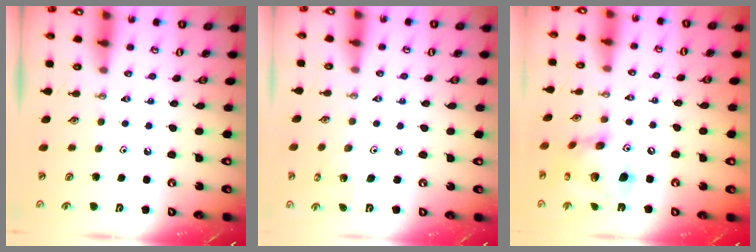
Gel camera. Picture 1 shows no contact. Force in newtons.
{"total": 1.8, "press": 1.8, "slide": 0.1}
{"total": 17.4, "press": 17.4, "slide": 1.8}